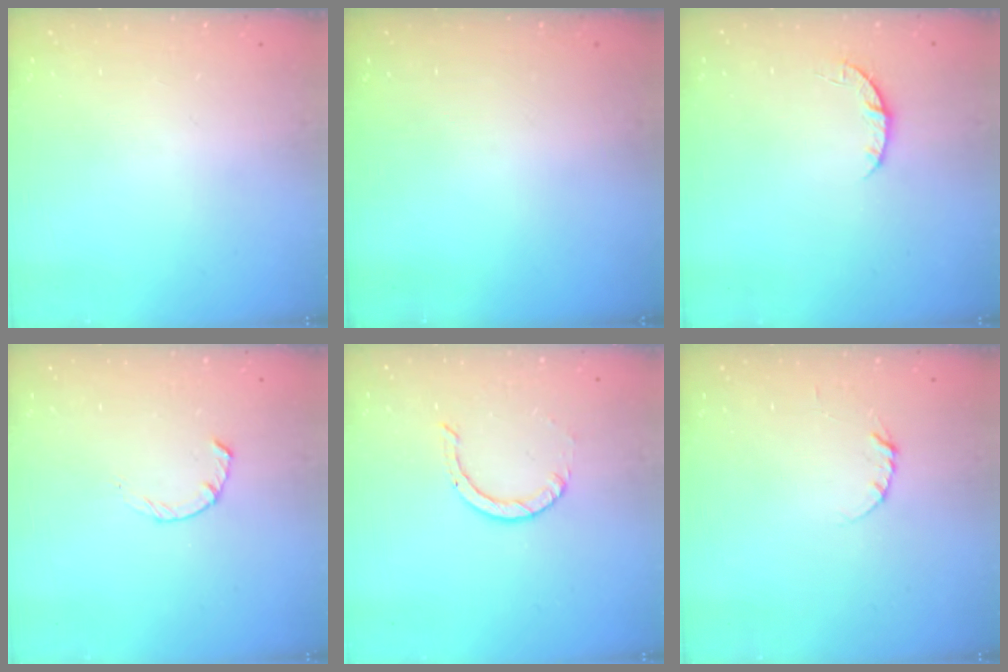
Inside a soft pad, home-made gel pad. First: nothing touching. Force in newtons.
{"total": 0.0}
{"total": 3.2, "press": 3.2, "slide": 0.5}
{"total": 2.3, "press": 2.2, "slide": 0.4}
{"total": 2.0, "press": 2.0, "slide": 0.2}
{"total": 3.7, "press": 3.7, "slide": 0.4}